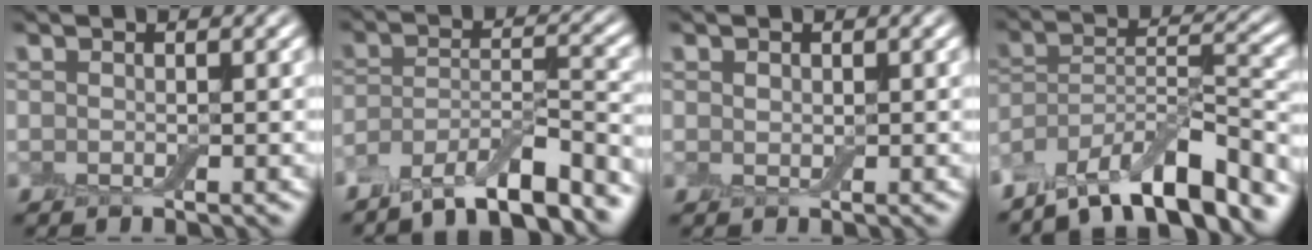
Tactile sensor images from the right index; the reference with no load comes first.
{"total": 8.2, "force": [-6.8, 1.8, 4.1], "torque": [-0.068, 0.003, -0.122]}
{"total": 0.5, "force": [0.3, 0.5, 0.1], "torque": [0.003, 0.002, 0.005]}
{"total": 10.8, "force": [-8.4, 3.0, 6.0], "torque": [-0.091, 0.019, -0.154]}